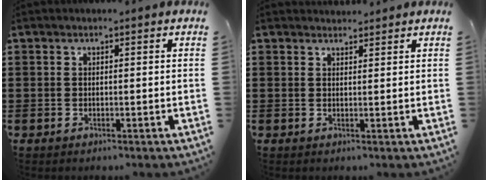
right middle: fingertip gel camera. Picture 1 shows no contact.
{"total": 1.5, "force": [1.5, 0.3, -0.1], "torque": [-0.001, 0.003, 0.029]}